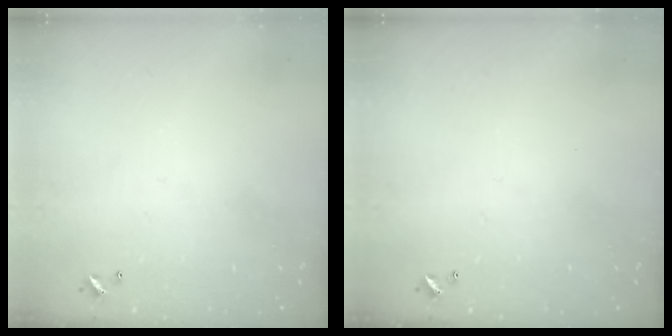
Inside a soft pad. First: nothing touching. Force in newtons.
{"total": 0.0}